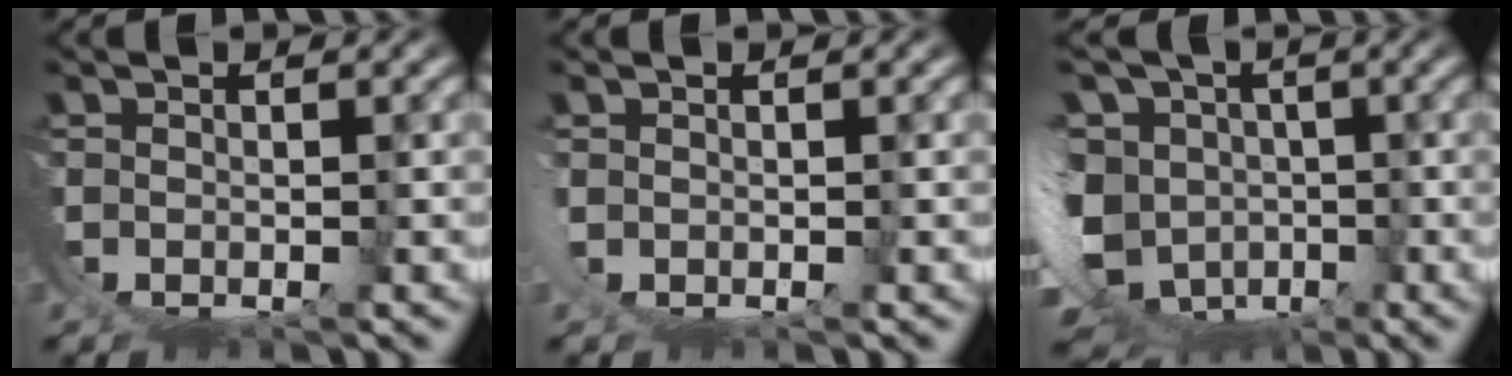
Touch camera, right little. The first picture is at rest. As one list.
[{"total": 0.8, "force": [0.7, -0.3, 0.5], "torque": [-0.019, -0.006, 0.019]}, {"total": 14.1, "force": [-2.3, 12.4, 6.4], "torque": [-0.167, -0.060, -0.033]}]